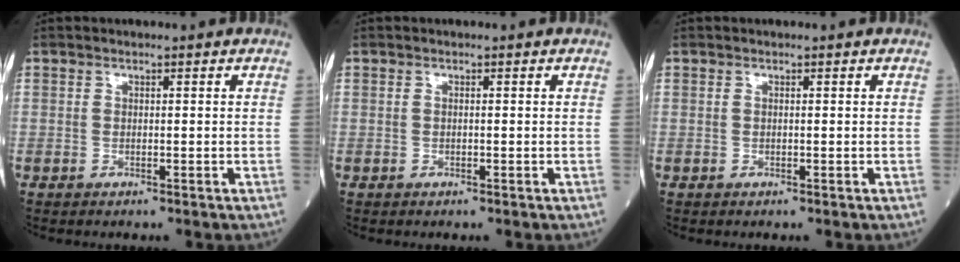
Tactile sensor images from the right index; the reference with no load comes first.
{"total": 0.0}
{"total": 0.0}